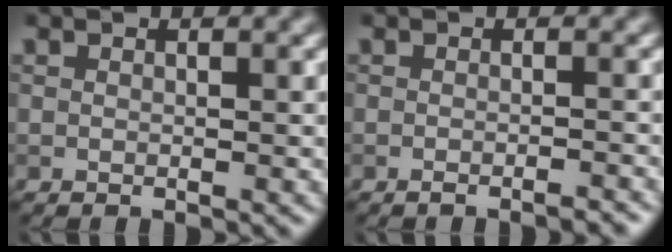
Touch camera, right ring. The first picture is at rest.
{"total": 1.7, "force": [-1.4, 0.3, 1.0], "torque": [-0.002, 0.003, -0.021]}